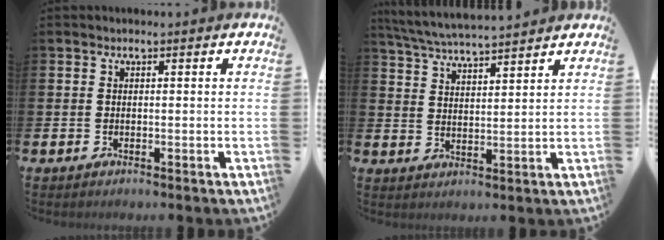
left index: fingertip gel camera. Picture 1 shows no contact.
{"total": 5.4, "force": [5.3, 0.1, 1.0], "torque": [-0.043, -0.028, 0.095]}